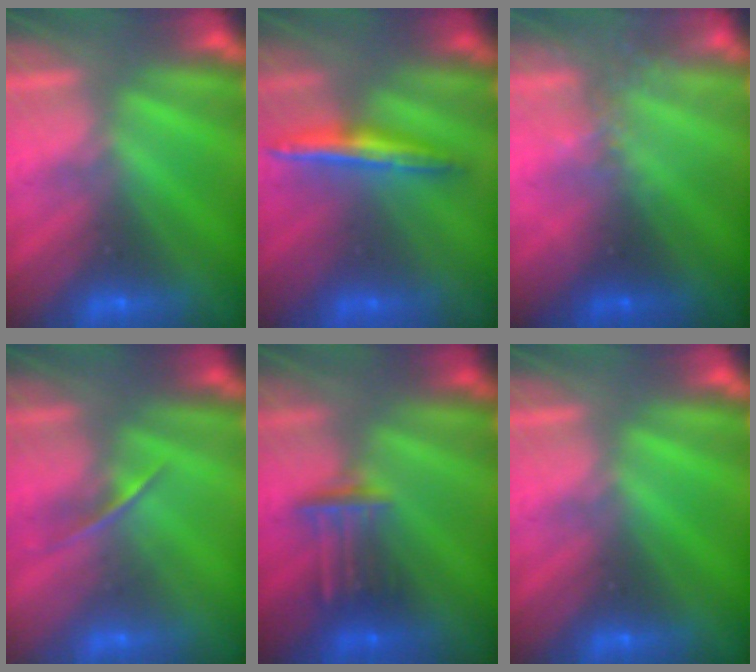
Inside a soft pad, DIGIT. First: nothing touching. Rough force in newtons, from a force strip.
{"total": 1.6}
{"total": 2.3}
{"total": 1.3}
{"total": 3.3}
{"total": 0.0}